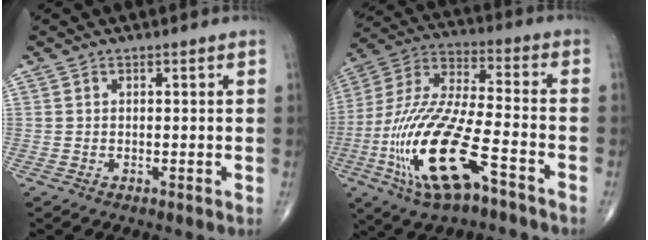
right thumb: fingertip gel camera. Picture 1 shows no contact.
{"total": 22.3, "force": [-9.3, 7.4, 18.8], "torque": [-0.425, 0.028, -0.167]}